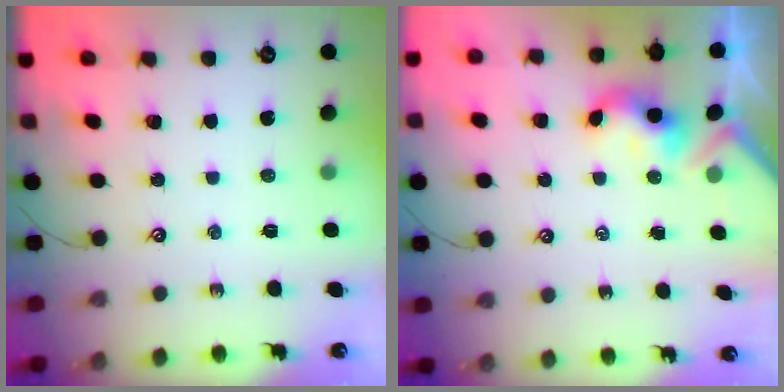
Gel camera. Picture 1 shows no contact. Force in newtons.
{"total": 3.6, "press": 3.6, "slide": 0.4}